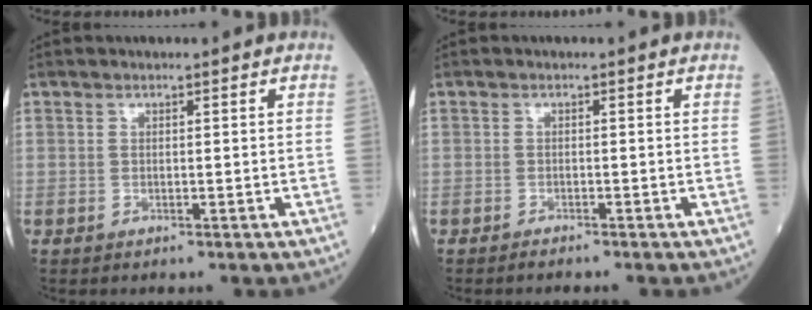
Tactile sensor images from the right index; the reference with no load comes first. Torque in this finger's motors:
{"motor_torque": [-0.02, -0.21, 0.06, 0.02]}